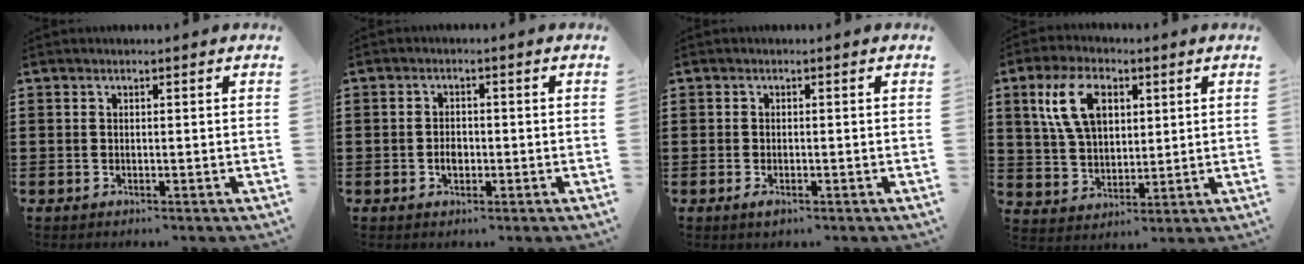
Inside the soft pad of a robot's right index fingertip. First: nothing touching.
{"total": 2.2, "force": [-0.6, 1.4, 1.6], "torque": [-0.030, 0.004, -0.011]}
{"total": 1.2, "force": [-0.6, 0.5, 0.9], "torque": [-0.018, -0.002, -0.011]}
{"total": 9.5, "force": [3.6, 5.7, 6.6], "torque": [-0.140, 0.012, 0.062]}